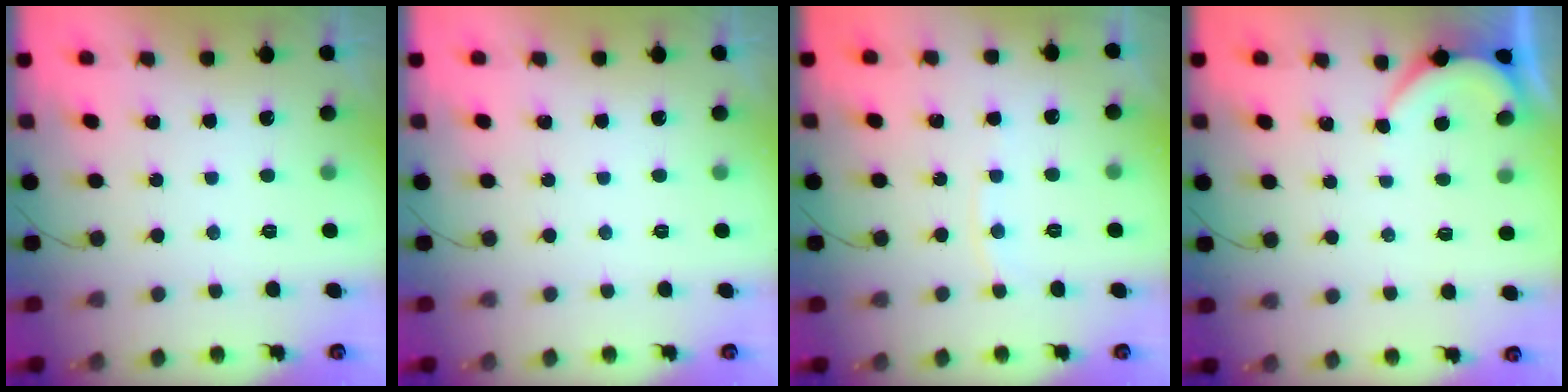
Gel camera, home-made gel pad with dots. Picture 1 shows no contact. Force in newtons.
{"total": 0.0}
{"total": 3.0, "press": 2.9, "slide": 0.4}
{"total": 1.7, "press": 1.6, "slide": 0.4}